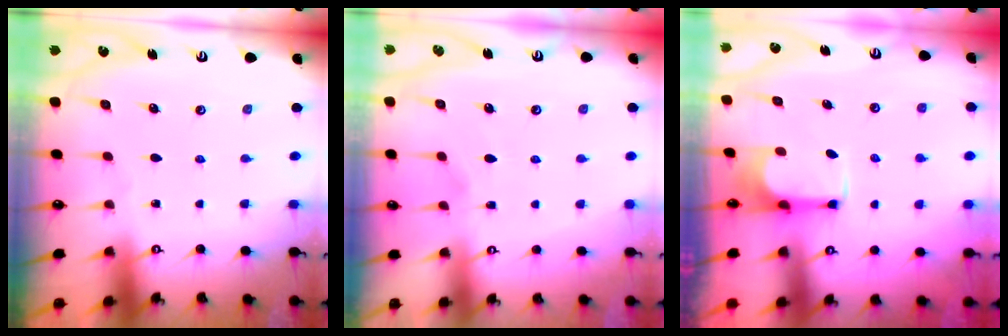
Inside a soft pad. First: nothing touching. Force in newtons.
{"total": 3.7, "press": 3.5, "slide": 1.1}
{"total": 3.7, "press": 3.6, "slide": 0.7}